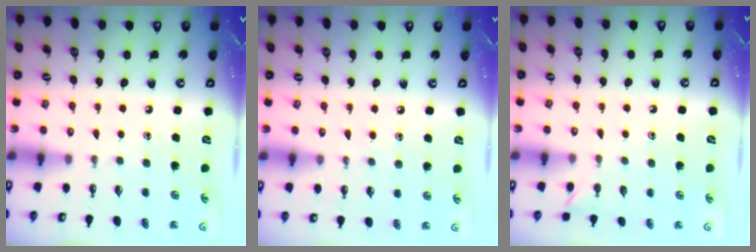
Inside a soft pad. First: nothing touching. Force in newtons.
{"total": 5.6, "press": 5.6, "slide": 0.5}
{"total": 3.2, "press": 3.2, "slide": 0.4}